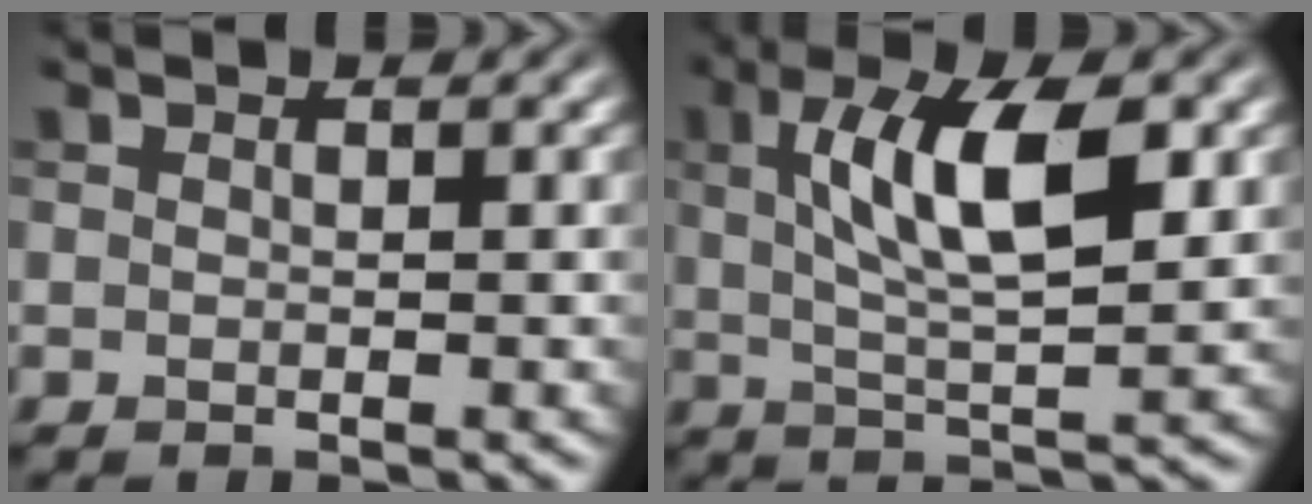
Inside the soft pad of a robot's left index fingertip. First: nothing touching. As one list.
[{"total": 8.6, "force": [2.1, 2.8, 7.8], "torque": [-0.132, 0.007, 0.033]}]